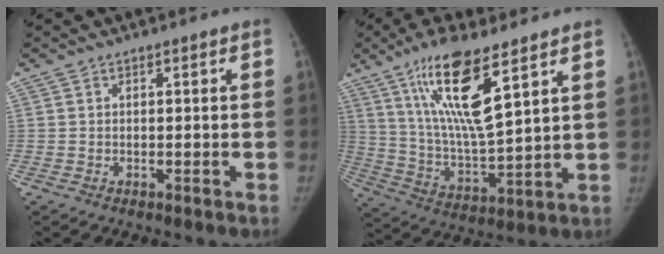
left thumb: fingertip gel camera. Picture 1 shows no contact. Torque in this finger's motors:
{"motor_torque": [0.60, -0.03, 2.05, -0.72, 0.18]}